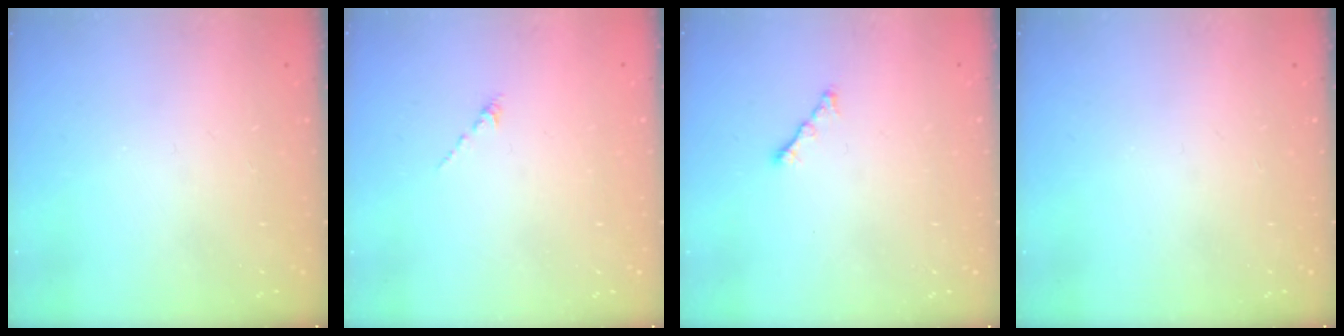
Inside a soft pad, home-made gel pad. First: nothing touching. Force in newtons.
{"total": 0.0}
{"total": 2.3, "press": 2.2, "slide": 0.7}
{"total": 0.0}